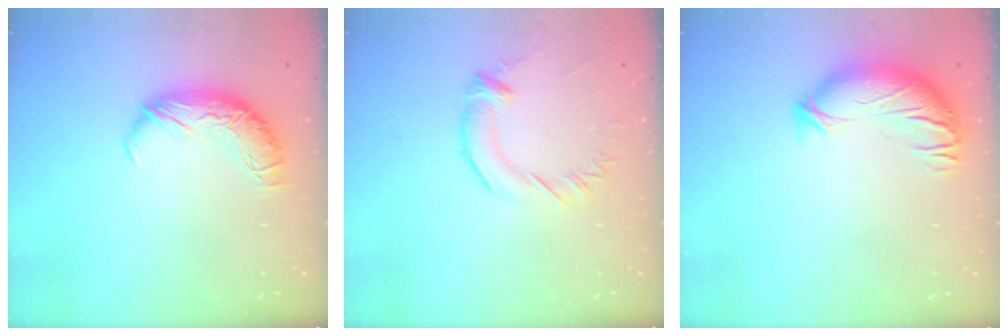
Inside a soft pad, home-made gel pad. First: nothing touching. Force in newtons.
{"total": 2.0, "press": 1.9, "slide": 0.7}
{"total": 3.5, "press": 2.7, "slide": 2.3}